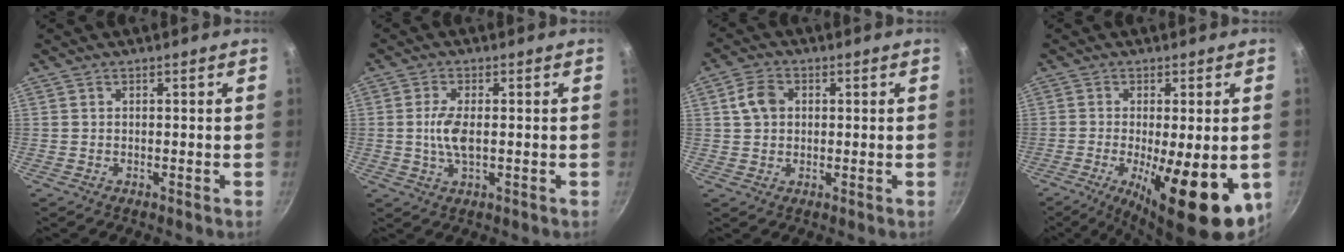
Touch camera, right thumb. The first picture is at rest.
{"total": 5.3, "force": [-0.1, 2.2, 4.8], "torque": [-0.106, -0.001, -0.003]}
{"total": 5.3, "force": [1.0, 4.1, 3.2], "torque": [-0.047, 0.008, 0.012]}
{"total": 17.2, "force": [-4.8, 5.4, 15.6], "torque": [-0.222, -0.014, -0.061]}